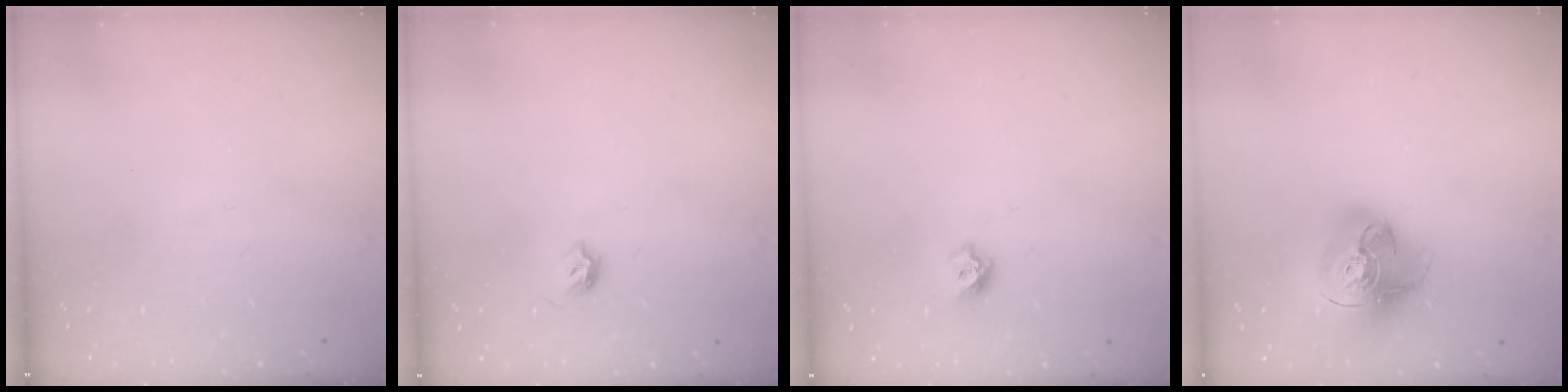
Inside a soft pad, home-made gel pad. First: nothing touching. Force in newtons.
{"total": 4.0, "press": 3.8, "slide": 1.0}
{"total": 5.4, "press": 5.3, "slide": 1.0}
{"total": 18.0, "press": 17.9, "slide": 2.0}